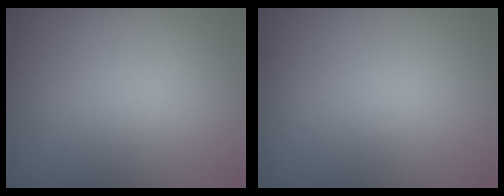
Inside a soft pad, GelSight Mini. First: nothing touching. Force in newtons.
{"total": 0.0}